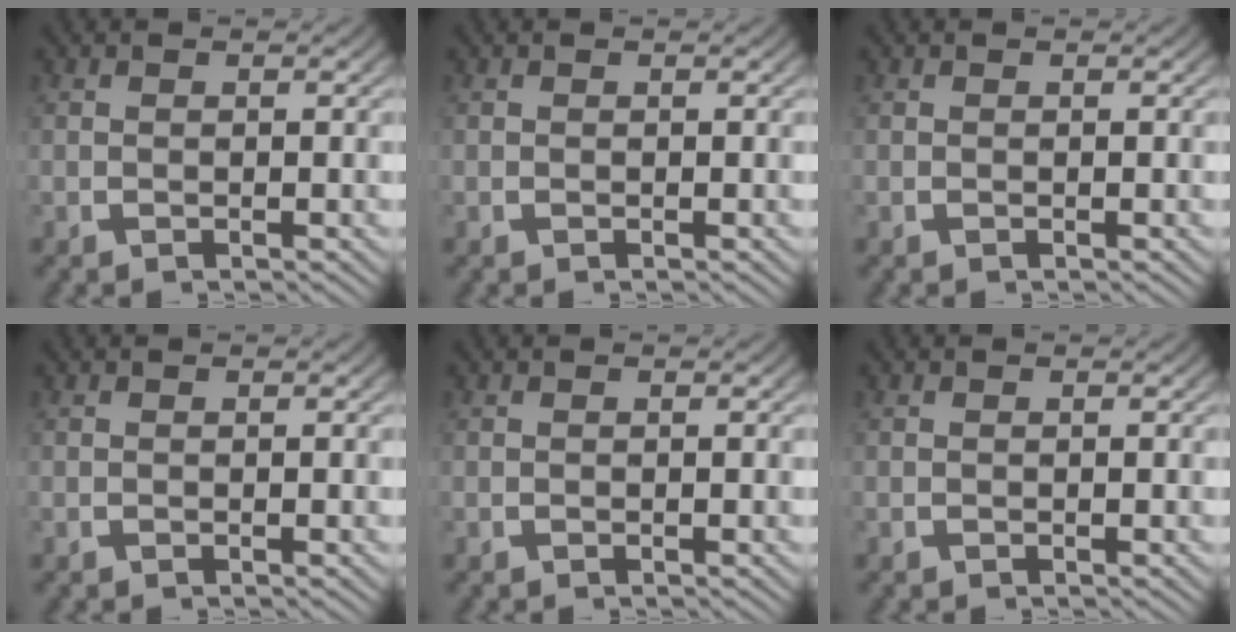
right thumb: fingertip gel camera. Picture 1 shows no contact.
{"total": 0.0}
{"total": 0.0}
{"total": 0.0}
{"total": 0.0}
{"total": 0.0}